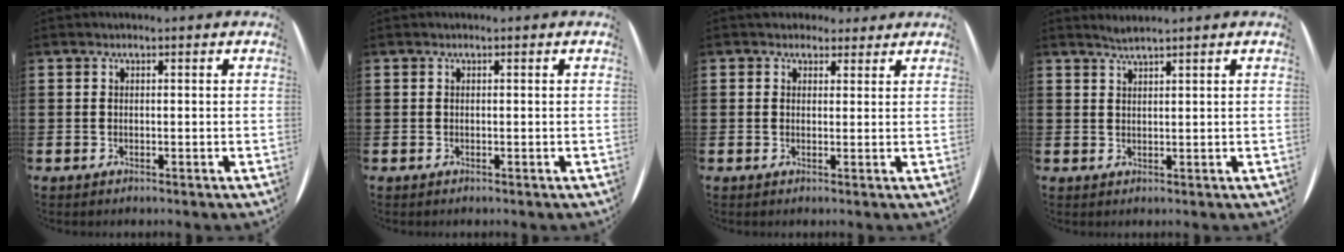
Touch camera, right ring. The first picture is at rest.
{"total": 0.0}
{"total": 2.1, "force": [1.7, 1.2, -0.2], "torque": [0.003, 0.003, 0.031]}
{"total": 1.3, "force": [1.2, -0.4, 0.0], "torque": [0.000, -0.003, 0.025]}